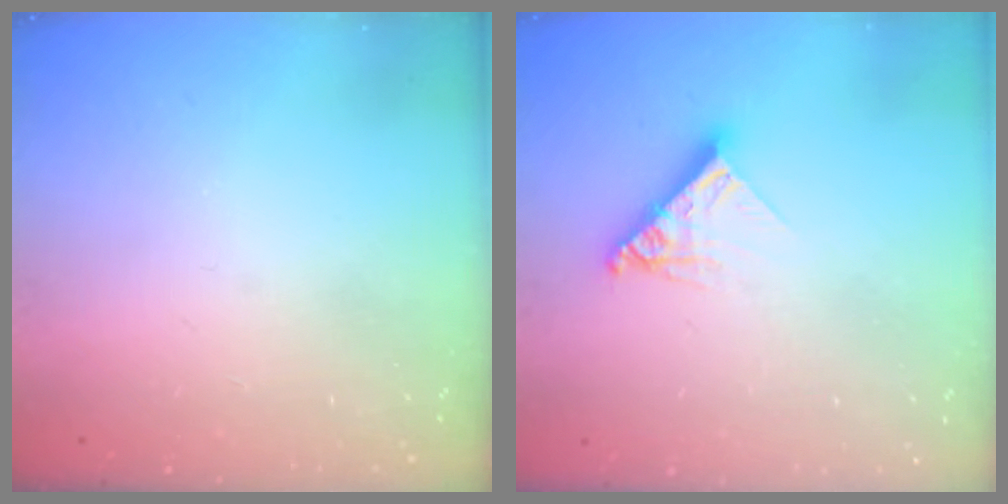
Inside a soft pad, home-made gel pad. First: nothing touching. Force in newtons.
{"total": 11.7, "press": 11.6, "slide": 1.1}